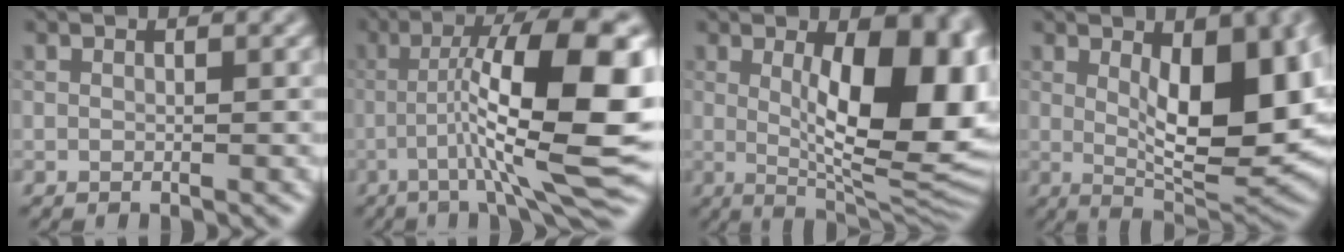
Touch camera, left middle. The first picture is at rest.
{"total": 12.9, "force": [-1.7, 2.0, 12.7], "torque": [-0.196, 0.022, -0.021]}
{"total": 13.2, "force": [1.4, 5.1, 12.1], "torque": [-0.151, -0.006, 0.024]}
{"total": 10.1, "force": [1.4, 3.7, 9.3], "torque": [-0.137, -0.010, 0.030]}